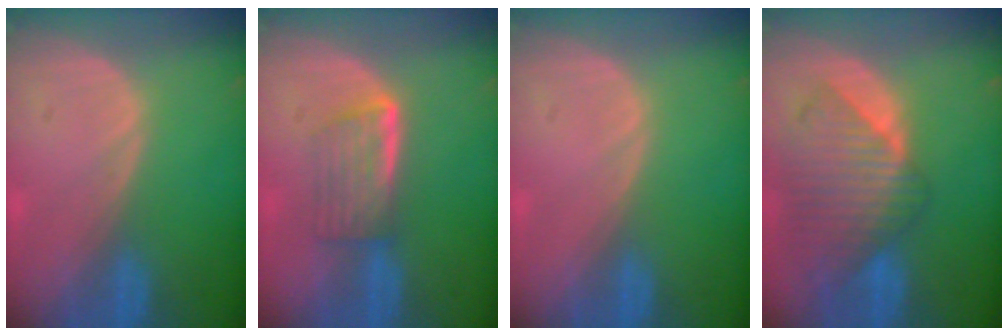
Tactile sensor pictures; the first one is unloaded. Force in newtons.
{"total": 5.8, "press": 4.9, "slide": 3.0}
{"total": 0.0}
{"total": 9.8, "press": 8.6, "slide": 4.8}